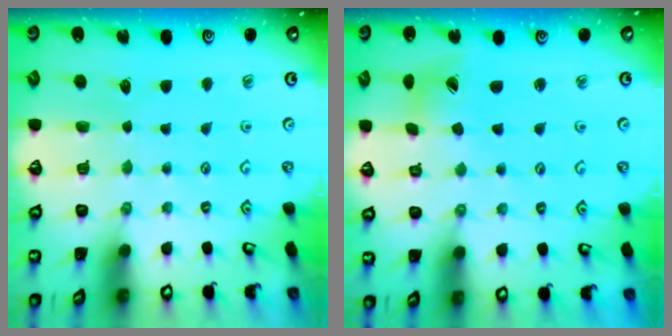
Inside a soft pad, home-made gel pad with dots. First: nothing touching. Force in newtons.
{"total": 5.3, "press": 5.2, "slide": 0.6}